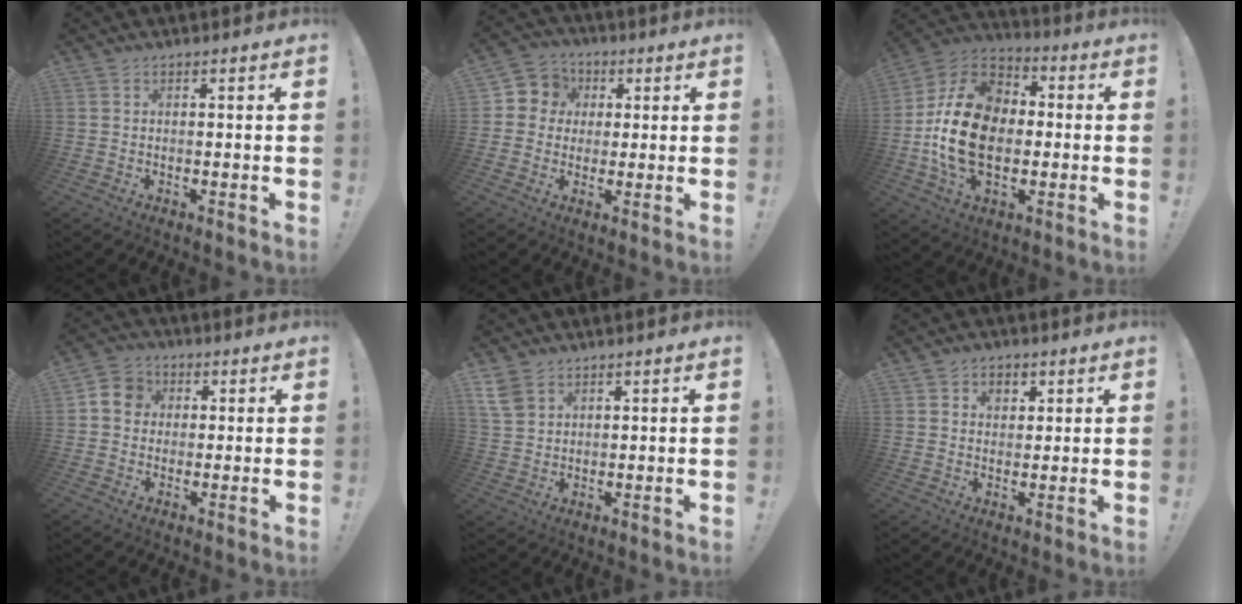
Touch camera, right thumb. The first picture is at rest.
{"total": 7.2, "force": [0.2, 7.0, 1.6], "torque": [-0.023, 0.009, 0.008]}
{"total": 20.9, "force": [-2.0, 14.9, 14.5], "torque": [-0.266, 0.029, -0.023]}
{"total": 6.7, "force": [0.8, 6.2, 2.6], "torque": [-0.039, 0.010, 0.020]}
{"total": 5.6, "force": [3.5, 3.6, 2.5], "torque": [-0.051, -0.010, 0.073]}
{"total": 3.9, "force": [1.7, 3.2, 1.1], "torque": [-0.001, -0.009, 0.027]}